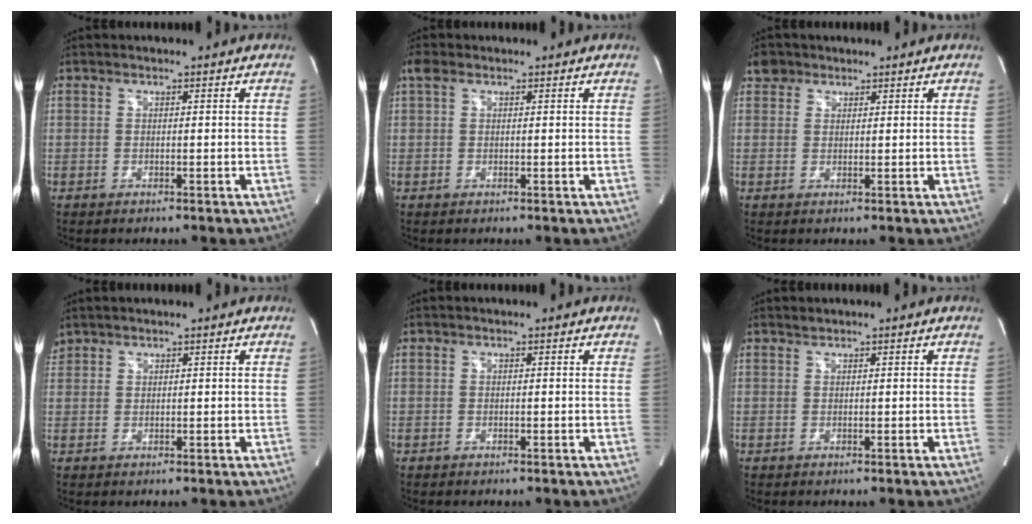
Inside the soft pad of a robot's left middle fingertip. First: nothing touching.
{"total": 1.8, "force": [1.1, 1.0, 1.1], "torque": [-0.029, 0.025, 0.025]}
{"total": 2.5, "force": [1.7, 1.9, 0.3], "torque": [-0.004, 0.013, 0.026]}
{"total": 1.9, "force": [1.7, 0.8, 0.1], "torque": [-0.005, 0.016, 0.034]}
{"total": 0.0}
{"total": 0.6, "force": [0.5, -0.1, -0.1], "torque": [-0.006, 0.001, 0.013]}